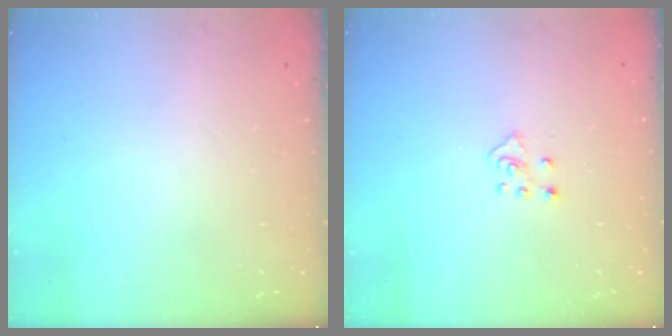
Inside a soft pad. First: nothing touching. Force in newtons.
{"total": 4.5, "press": 4.5, "slide": 0.4}